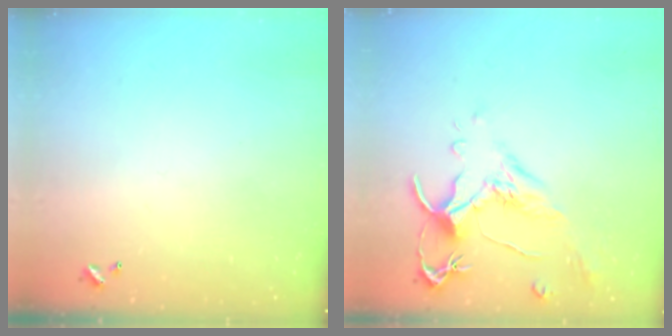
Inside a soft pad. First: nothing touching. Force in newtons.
{"total": 1.6, "press": 1.1, "slide": 1.1}